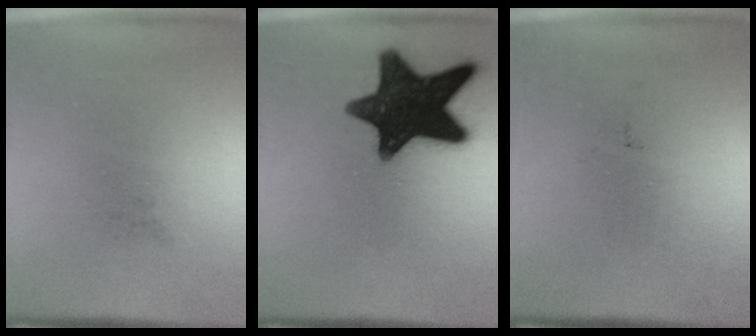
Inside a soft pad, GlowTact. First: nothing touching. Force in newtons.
{"total": 16.4}
{"total": 0.0}